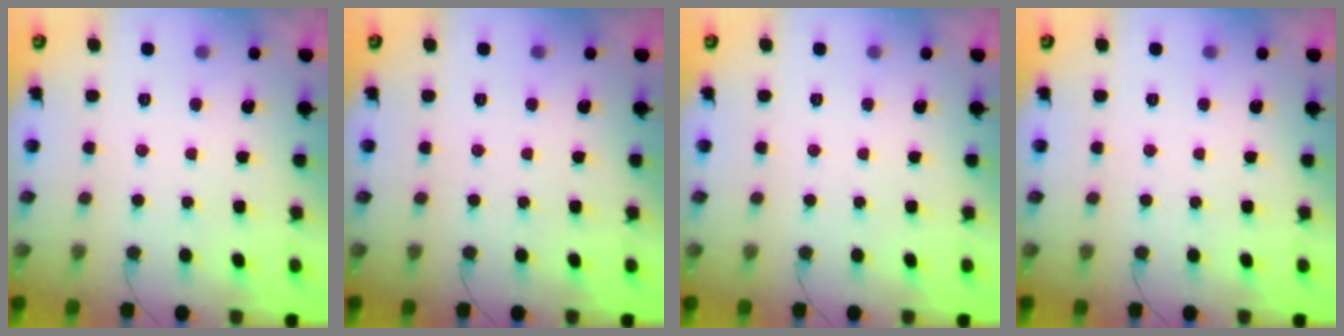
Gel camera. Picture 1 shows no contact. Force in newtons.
{"total": 0.0}
{"total": 0.0}
{"total": 0.0}